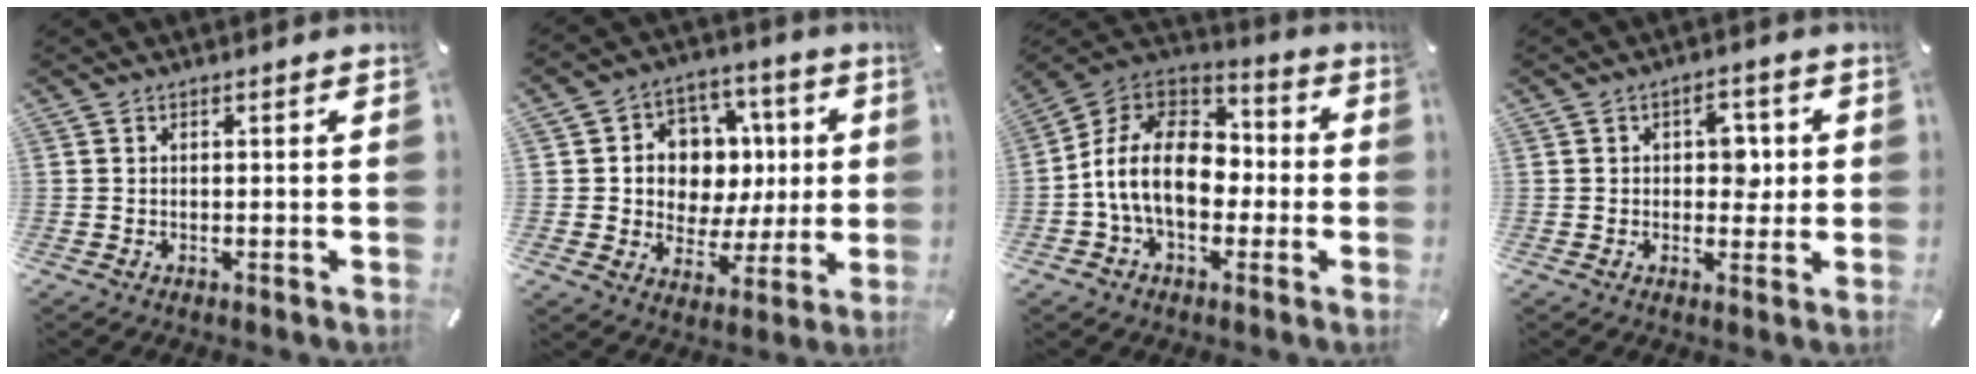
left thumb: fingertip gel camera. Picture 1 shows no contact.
{"total": 10.8, "force": [0.3, 10.4, 3.2], "torque": [-0.040, -0.009, 0.016]}
{"total": 16.1, "force": [-2.8, 11.4, 11.0], "torque": [-0.234, 0.019, -0.054]}
{"total": 5.8, "force": [0.5, 4.1, 4.1], "torque": [-0.042, -0.003, -0.001]}